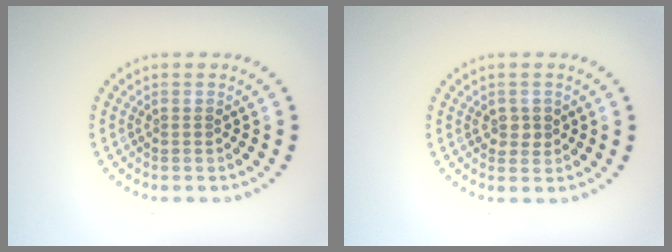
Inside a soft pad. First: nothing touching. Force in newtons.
{"total": 1.5, "press": 1.4, "slide": 0.4}